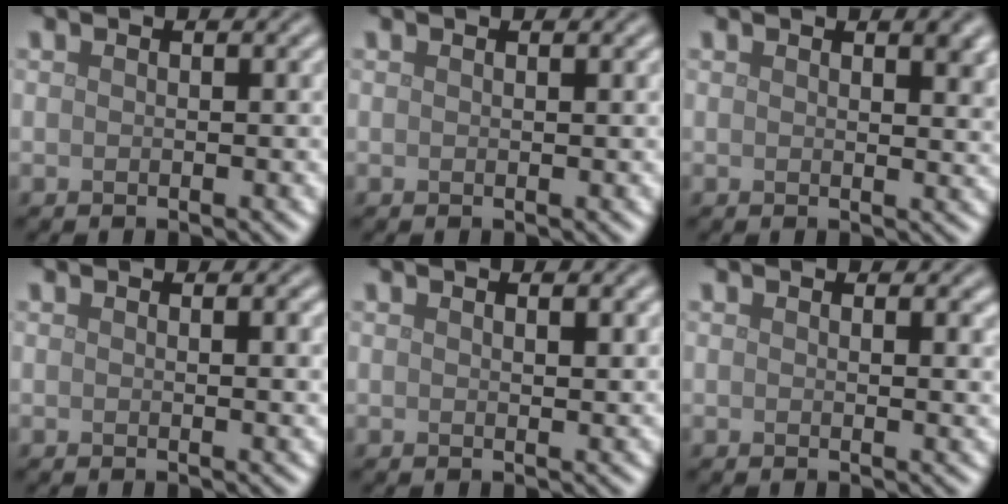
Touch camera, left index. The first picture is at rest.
{"total": 0.0}
{"total": 2.4, "force": [1.3, 0.8, 1.9], "torque": [-0.016, -0.002, 0.020]}
{"total": 1.2, "force": [0.5, 0.3, 1.0], "torque": [-0.010, 0.000, 0.005]}
{"total": 0.9, "force": [0.6, 0.2, 0.7], "torque": [-0.010, -0.002, 0.011]}
{"total": 1.2, "force": [0.7, 0.4, 0.9], "torque": [-0.006, 0.000, 0.010]}